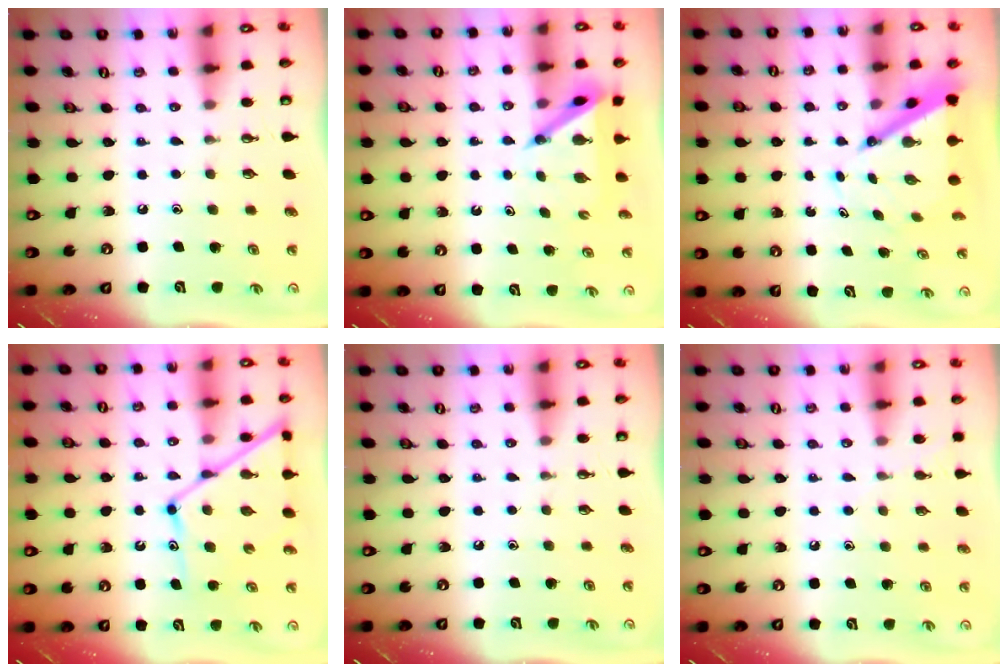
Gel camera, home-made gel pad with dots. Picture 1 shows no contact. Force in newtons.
{"total": 5.4, "press": 5.4, "slide": 0.3}
{"total": 6.8, "press": 6.8, "slide": 0.4}
{"total": 14.2, "press": 14.1, "slide": 1.4}
{"total": 0.0}
{"total": 4.1, "press": 4.1, "slide": 0.4}